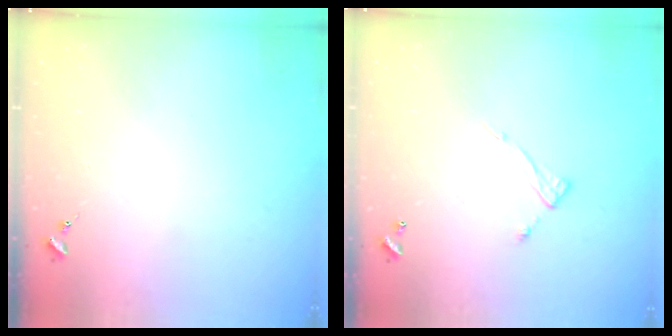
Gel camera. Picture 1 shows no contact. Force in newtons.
{"total": 7.7, "press": 7.7, "slide": 0.6}